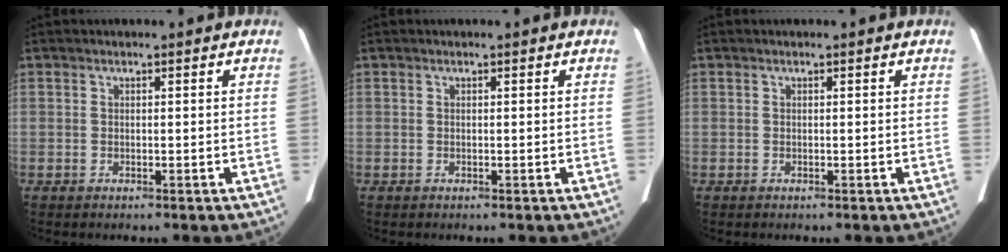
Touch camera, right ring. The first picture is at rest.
{"total": 0.0}
{"total": 0.0}